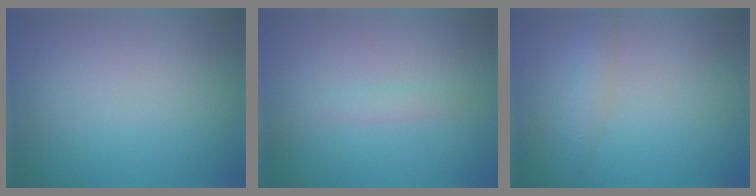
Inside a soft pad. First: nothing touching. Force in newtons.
{"total": 0.9, "press": 0.9, "slide": 0.0}
{"total": 1.7, "press": 1.7, "slide": 0.1}